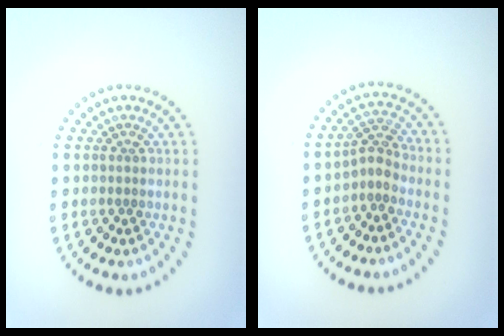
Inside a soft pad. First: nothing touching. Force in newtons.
{"total": 2.0, "press": 1.4, "slide": 1.4}